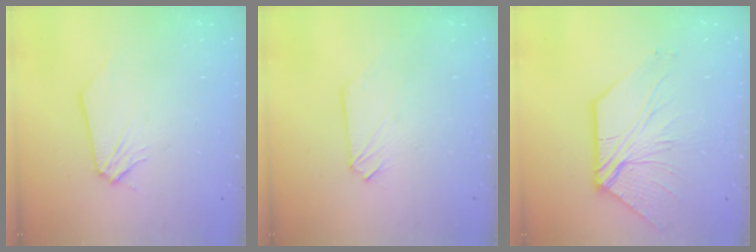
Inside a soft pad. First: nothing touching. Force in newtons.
{"total": 0.0}
{"total": 9.7, "press": 9.7, "slide": 0.4}